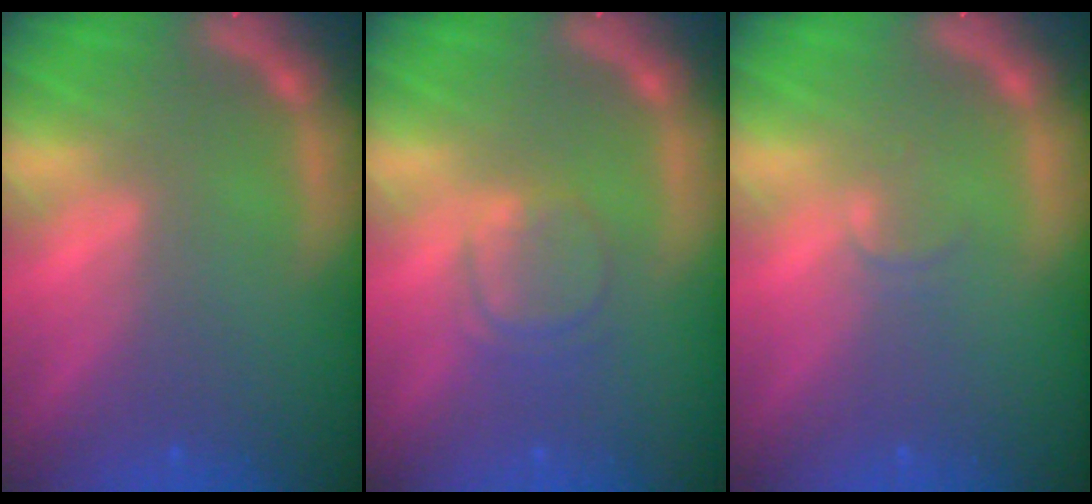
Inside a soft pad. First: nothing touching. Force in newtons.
{"total": 3.0}
{"total": 1.0}